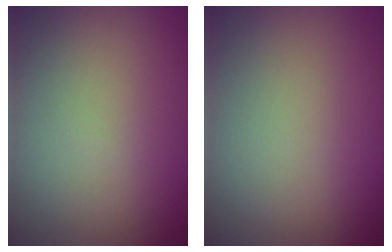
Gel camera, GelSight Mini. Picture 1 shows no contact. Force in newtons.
{"total": 0.0}